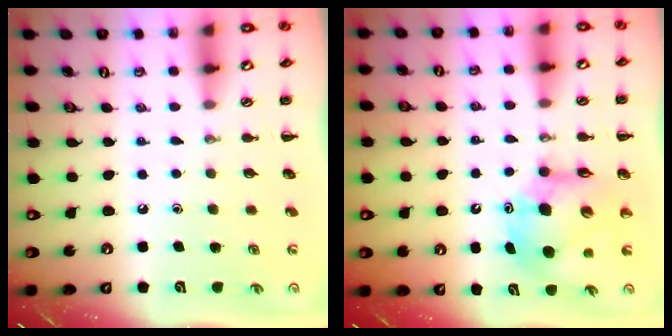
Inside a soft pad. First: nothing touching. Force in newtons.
{"total": 10.2, "press": 9.8, "slide": 2.9}